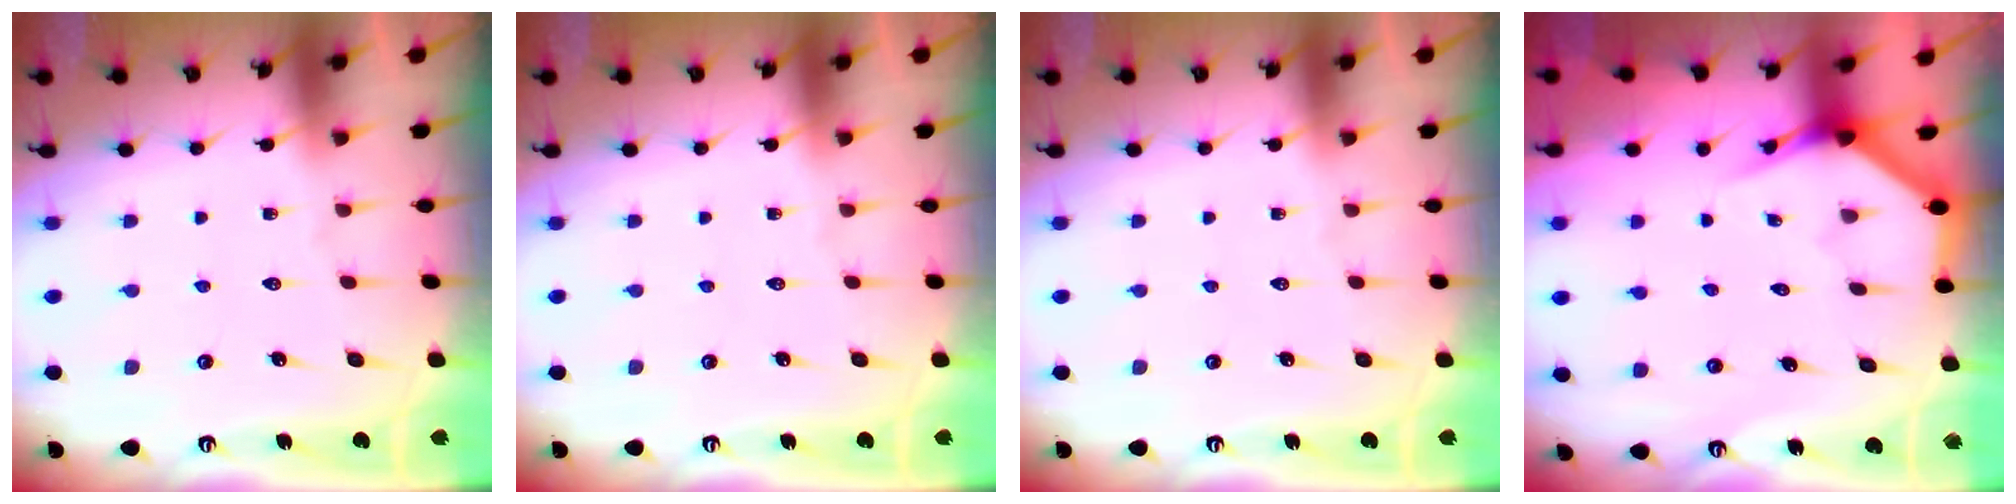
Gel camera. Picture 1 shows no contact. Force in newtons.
{"total": 0.0}
{"total": 0.0}
{"total": 3.8, "press": 3.8, "slide": 0.3}